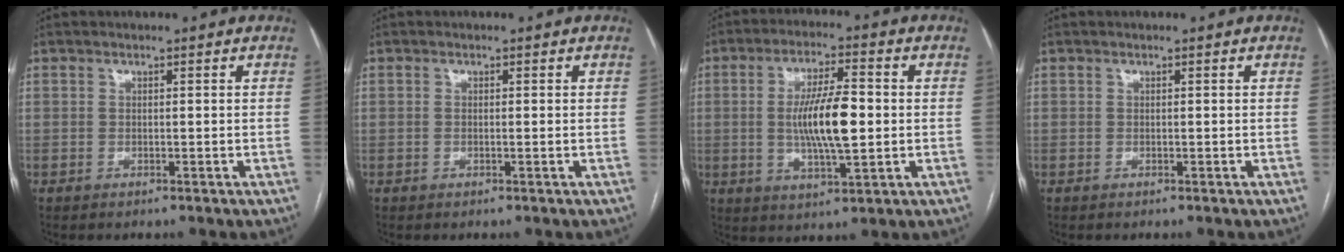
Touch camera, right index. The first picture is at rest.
{"total": 0.5, "force": [-0.1, 0.0, 0.5], "torque": [-0.013, -0.001, 0.000]}
{"total": 10.5, "force": [-0.2, 2.2, 10.3], "torque": [-0.191, 0.002, -0.003]}
{"total": 0.0}